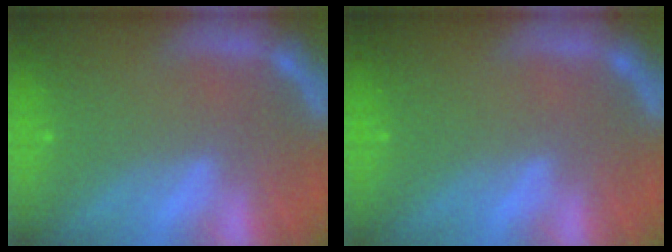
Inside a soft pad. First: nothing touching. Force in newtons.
{"total": 0.0}